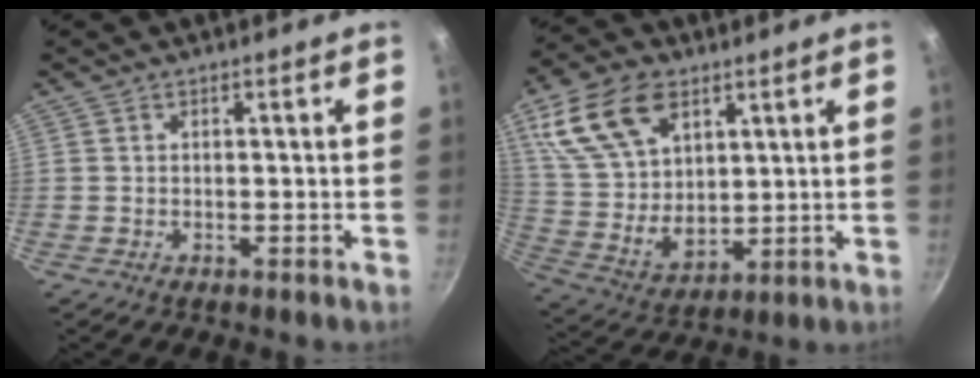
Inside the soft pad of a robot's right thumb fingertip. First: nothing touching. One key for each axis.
{"total": 17.9, "fx": 8.4, "fy": 11.0, "fz": 11.4, "tx": -0.195, "ty": -0.029, "tz": 0.169}